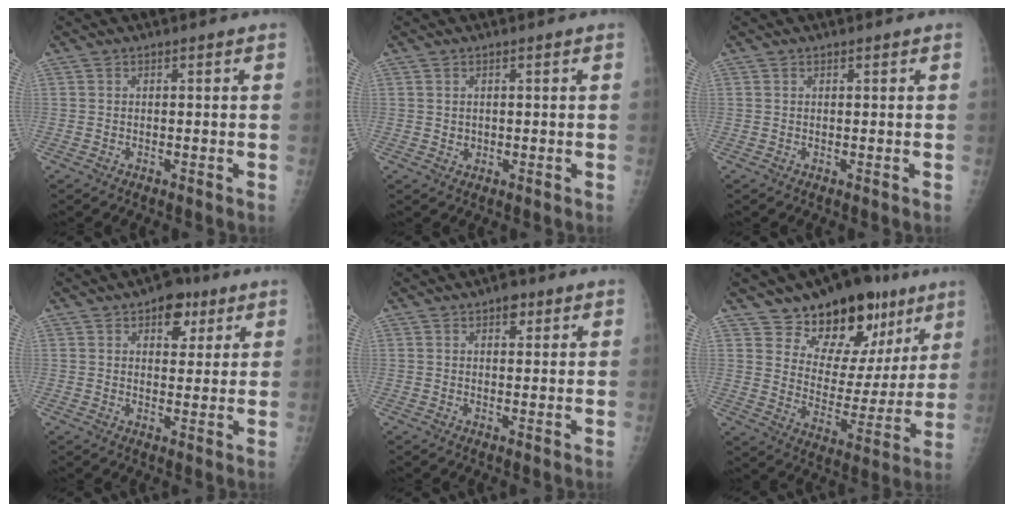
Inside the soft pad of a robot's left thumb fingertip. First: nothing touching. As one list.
[{"total": 1.1, "force": [0.4, 1.0, 0.3], "torque": [0.002, -0.002, 0.007]}, {"total": 0.0}, {"total": 6.5, "force": [3.4, 4.2, 3.6], "torque": [-0.017, -0.011, 0.043]}, {"total": 2.6, "force": [1.5, 1.5, 1.5], "torque": [-0.007, -0.004, 0.019]}, {"total": 18.6, "force": [11.8, 10.8, 9.5], "torque": [-0.069, -0.064, 0.182]}]